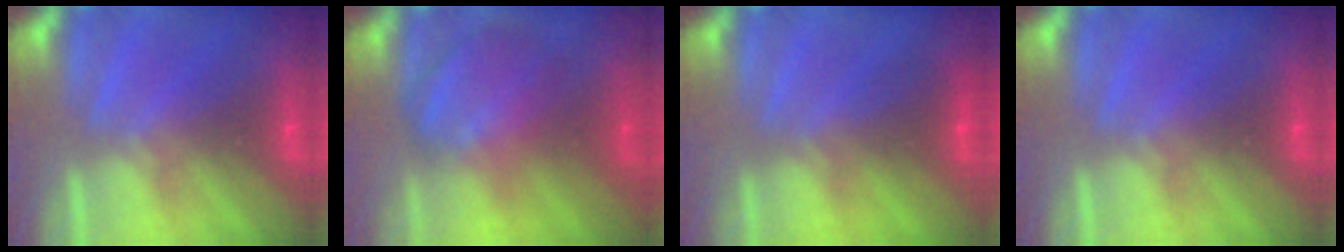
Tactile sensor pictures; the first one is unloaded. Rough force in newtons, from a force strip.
{"total": 3.3}
{"total": 2.5}
{"total": 0.0}